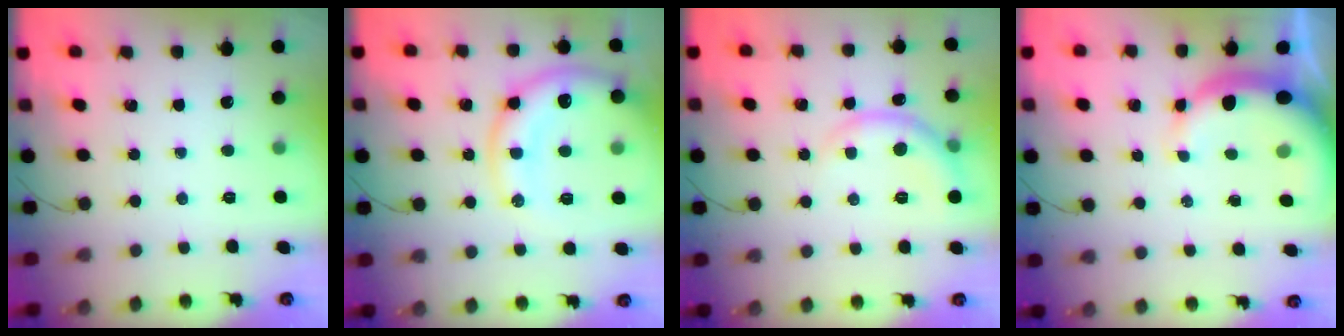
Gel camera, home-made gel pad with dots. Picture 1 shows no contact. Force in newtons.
{"total": 15.0, "press": 14.9, "slide": 2.2}
{"total": 6.7, "press": 6.7, "slide": 0.9}
{"total": 8.5, "press": 8.3, "slide": 1.7}